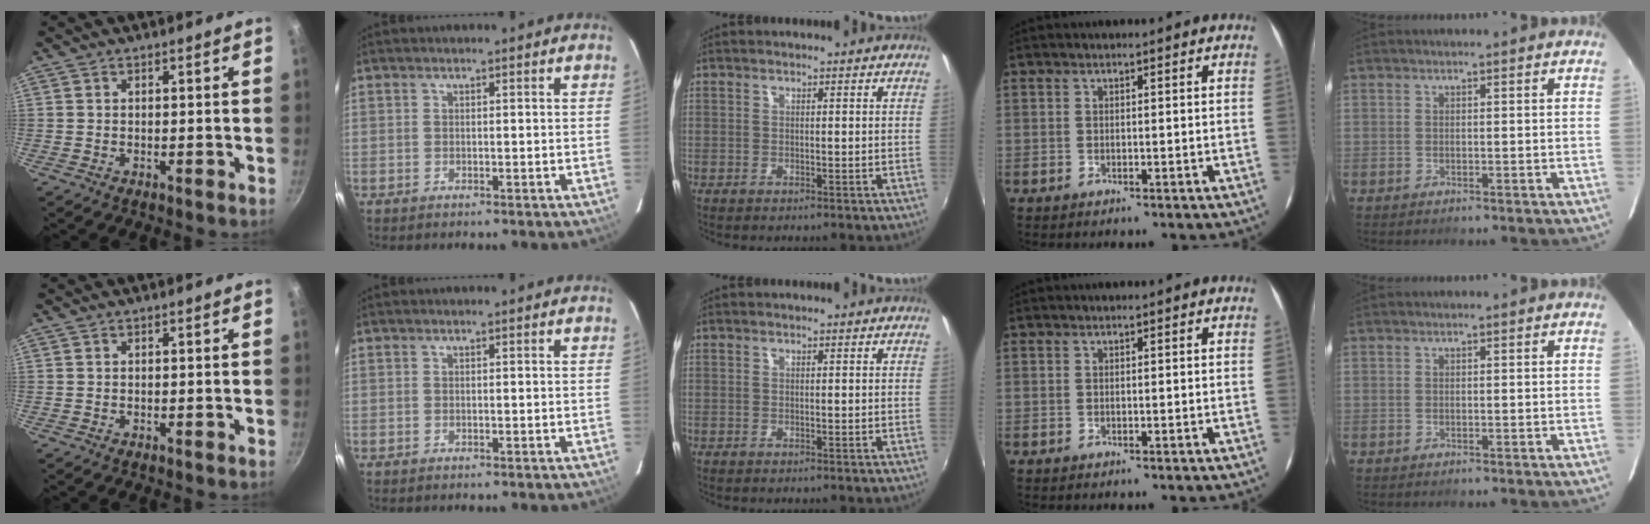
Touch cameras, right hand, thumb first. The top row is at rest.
{}